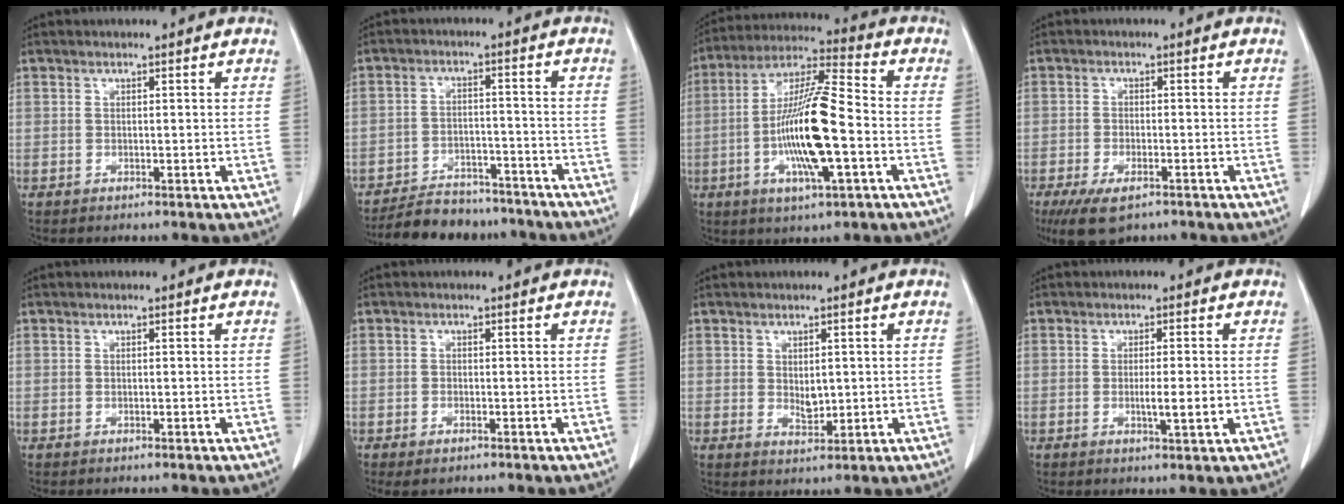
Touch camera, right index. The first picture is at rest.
{"total": 12.1, "force": [-11.1, 4.2, 2.8], "torque": [-0.036, 0.008, -0.157]}
{"total": 15.4, "force": [-3.2, 1.9, 15.0], "torque": [-0.288, 0.001, -0.059]}
{"total": 6.6, "force": [-4.4, 2.5, 4.2], "torque": [-0.078, -0.011, -0.071]}
{"total": 0.0}
{"total": 1.9, "force": [-1.3, 0.7, 1.2], "torque": [-0.025, -0.002, -0.016]}
{"total": 2.7, "force": [0.4, 1.5, 2.2], "torque": [-0.037, -0.006, 0.015]}
{"total": 3.5, "force": [-0.5, 0.1, 3.5], "torque": [-0.058, -0.004, -0.007]}